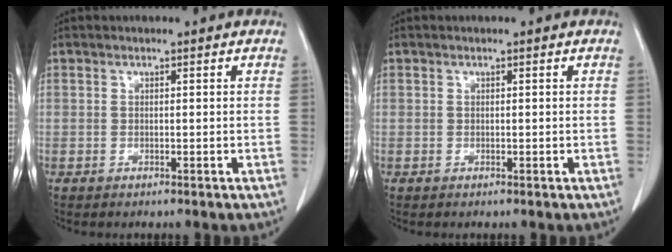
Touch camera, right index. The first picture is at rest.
{"total": 0.0}